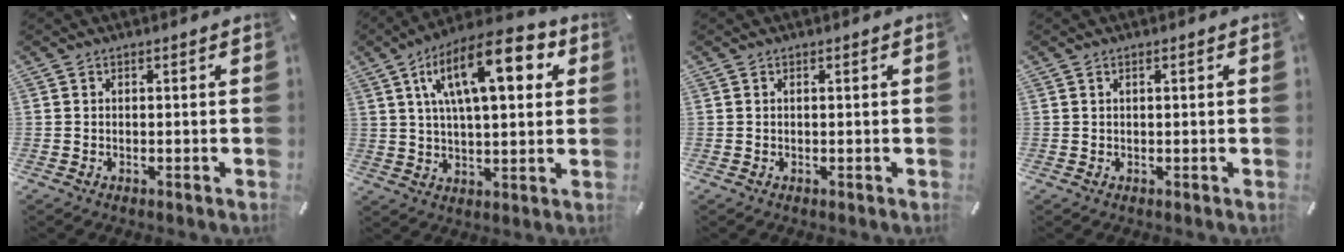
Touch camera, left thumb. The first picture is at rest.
{"total": 18.3, "force": [7.6, 7.5, 14.9], "torque": [-0.249, -0.011, 0.119]}
{"total": 0.0}
{"total": 0.8, "force": [0.2, 0.2, 0.7], "torque": [-0.014, 0.001, 0.003]}